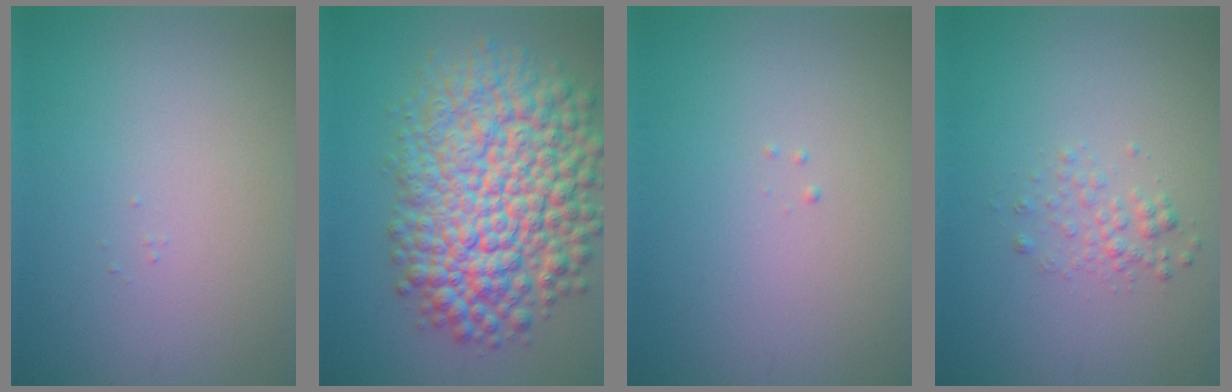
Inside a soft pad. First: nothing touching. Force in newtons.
{"total": 12.8, "press": 12.8, "slide": 0.4}
{"total": 0.0}
{"total": 1.5, "press": 1.5, "slide": 0.1}